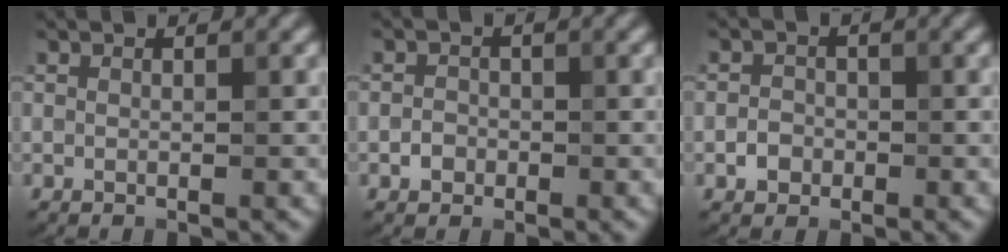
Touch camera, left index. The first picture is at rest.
{"total": 1.2, "force": [-0.5, 1.0, 0.4], "torque": [0.000, 0.000, -0.012]}
{"total": 1.5, "force": [-0.6, 1.3, 0.6], "torque": [-0.003, 0.001, -0.014]}